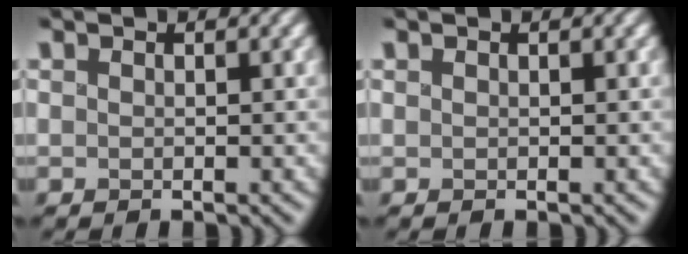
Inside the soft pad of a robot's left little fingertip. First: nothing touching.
{"total": 0.0}